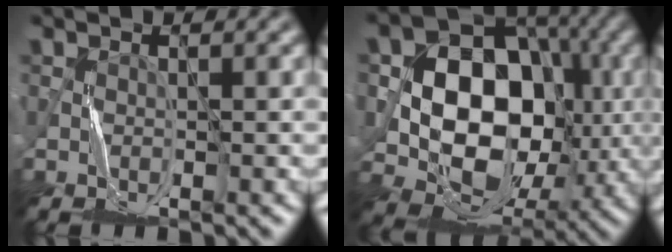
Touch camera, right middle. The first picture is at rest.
{"total": 13.3, "force": [0.0, 10.3, 8.4], "torque": [-0.110, 0.000, -0.003]}